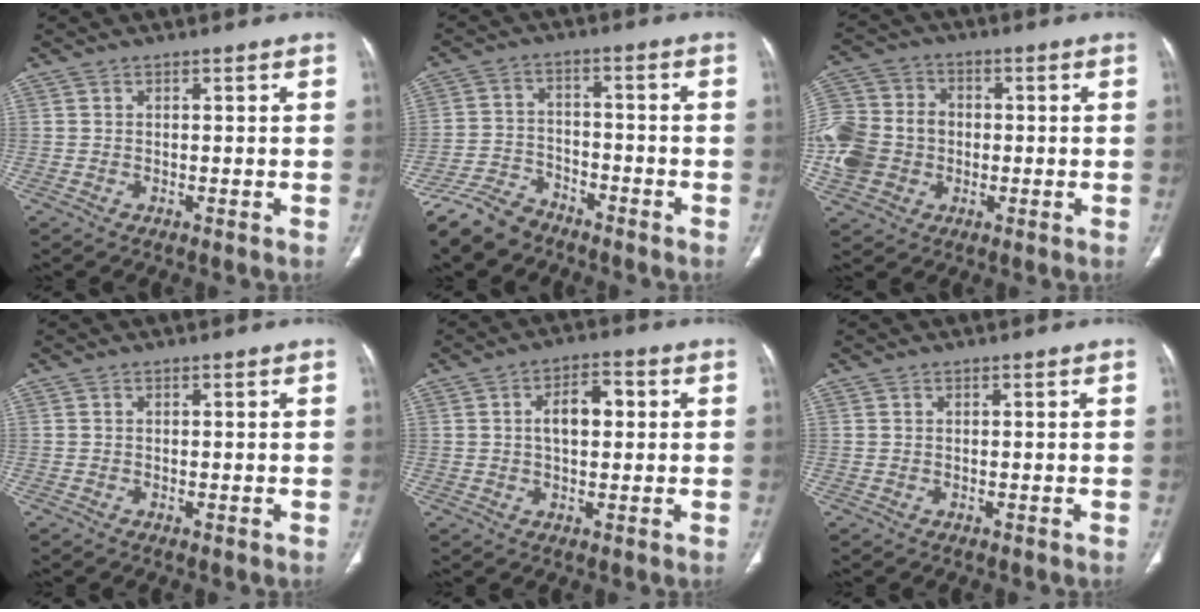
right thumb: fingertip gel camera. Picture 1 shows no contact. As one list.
[{"total": 9.0, "force": [-7.5, 4.2, 2.3], "torque": [-0.048, 0.035, -0.145]}, {"total": 15.4, "force": [-2.1, 13.0, 8.1], "torque": [-0.173, 0.027, -0.039]}, {"total": 0.0}, {"total": 6.6, "force": [1.0, 3.6, 5.5], "torque": [-0.081, 0.015, 0.011]}, {"total": 0.0}]